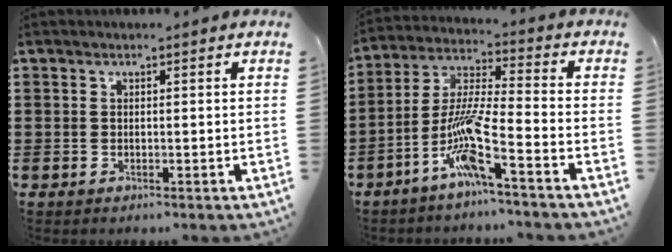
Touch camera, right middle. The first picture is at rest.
{"total": 9.5, "force": [-5.9, 0.3, 7.4], "torque": [-0.170, -0.015, -0.121]}